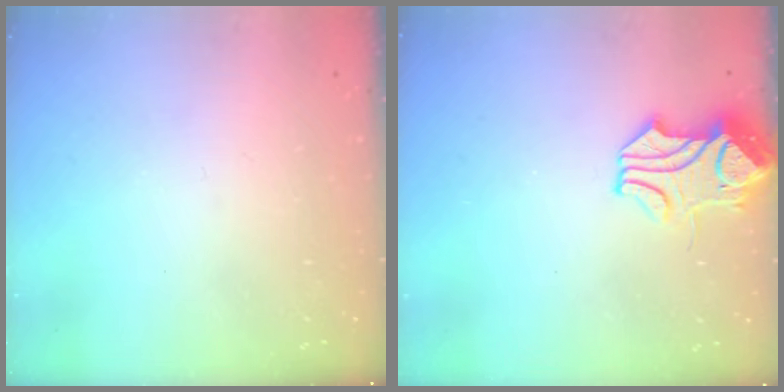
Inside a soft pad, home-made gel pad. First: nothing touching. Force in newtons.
{"total": 2.0, "press": 1.9, "slide": 0.6}